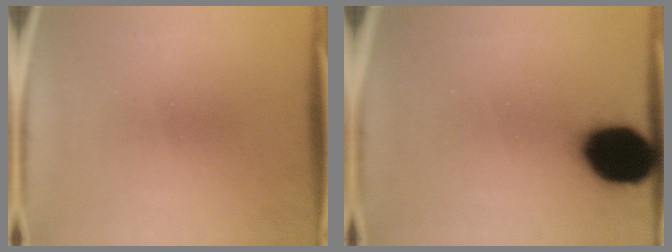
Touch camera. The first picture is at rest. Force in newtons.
{"total": 18.4}